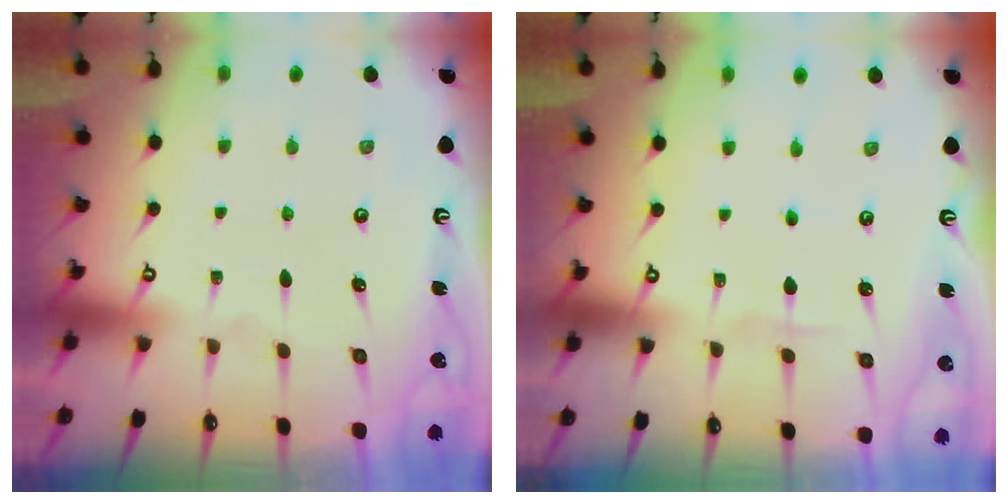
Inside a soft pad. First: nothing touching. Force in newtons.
{"total": 1.8, "press": 1.7, "slide": 0.2}